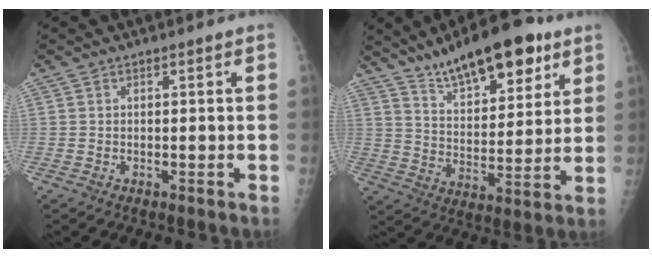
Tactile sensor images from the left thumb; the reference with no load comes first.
{"total": 17.9, "force": [11.9, 6.8, 11.4], "torque": [-0.141, -0.053, 0.198]}